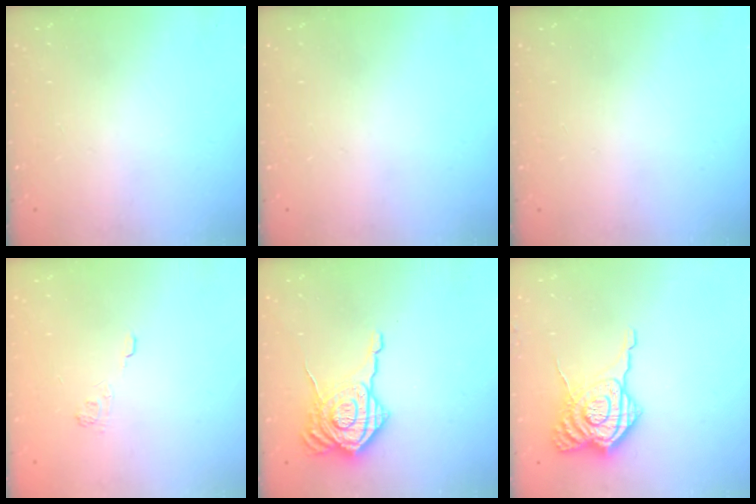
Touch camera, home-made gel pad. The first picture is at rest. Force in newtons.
{"total": 0.0}
{"total": 0.0}
{"total": 2.3, "press": 1.8, "slide": 1.3}
{"total": 16.7, "press": 16.6, "slide": 1.2}
{"total": 12.9, "press": 12.8, "slide": 1.3}